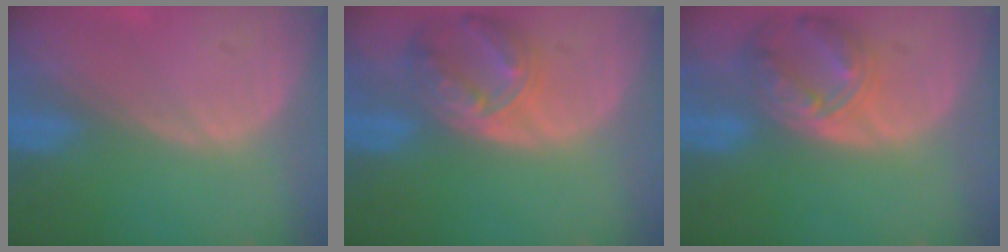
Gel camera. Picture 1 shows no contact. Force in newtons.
{"total": 8.1, "press": 7.0, "slide": 4.0}
{"total": 8.3, "press": 7.2, "slide": 4.0}